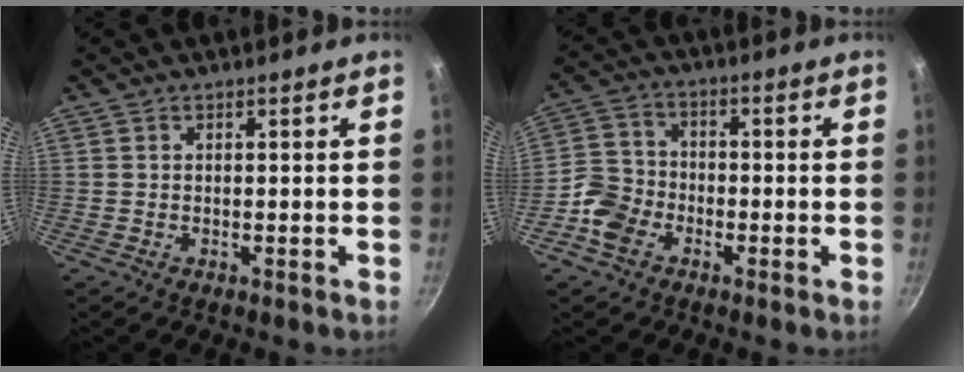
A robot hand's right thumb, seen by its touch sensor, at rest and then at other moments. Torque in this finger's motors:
{"motor_torque": [2.08, 1.61, 0.00, -0.08, 0.13]}